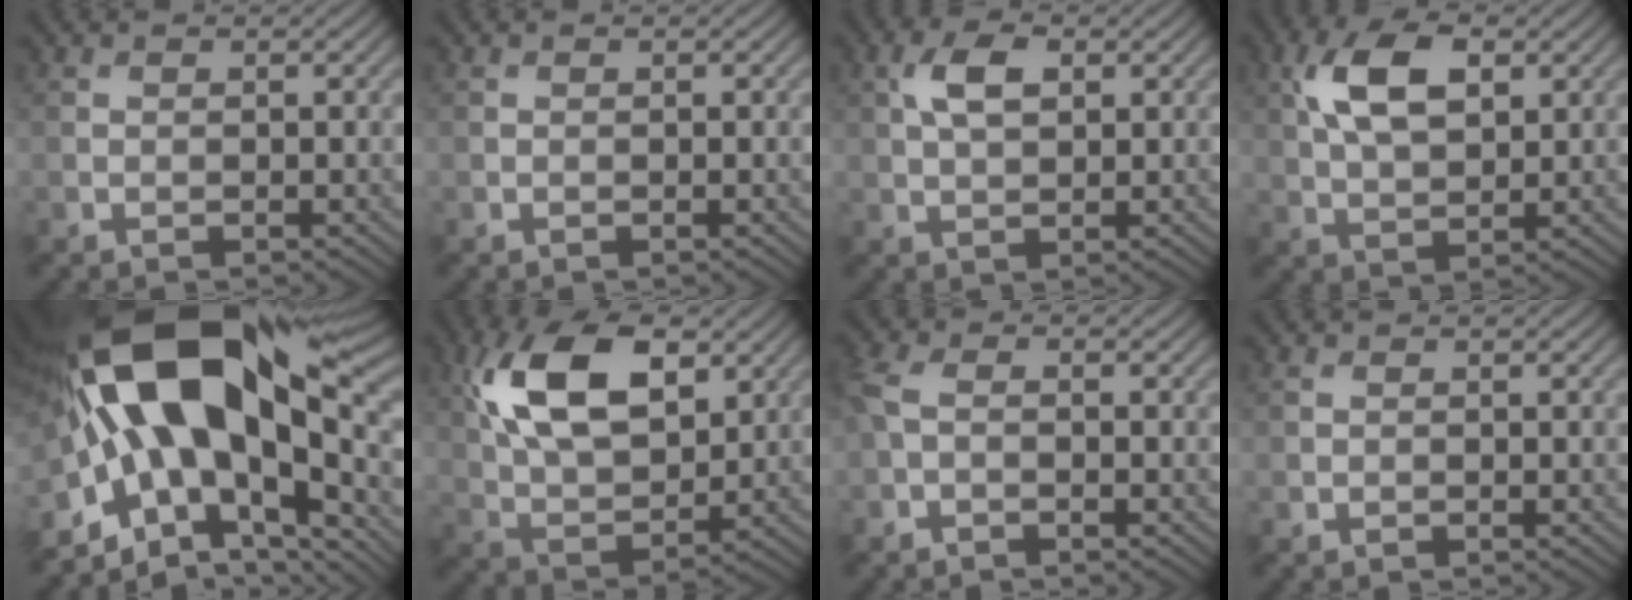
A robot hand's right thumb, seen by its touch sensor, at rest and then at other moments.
{"total": 0.0}
{"total": 4.5, "force": [1.4, 2.4, 3.6], "torque": [-0.079, 0.007, 0.024]}
{"total": 8.7, "force": [2.8, 4.6, 6.8], "torque": [-0.144, 0.010, 0.049]}
{"total": 20.1, "force": [1.2, 11.1, 16.8], "torque": [-0.329, -0.002, 0.029]}
{"total": 13.3, "force": [4.8, 7.1, 10.2], "torque": [-0.215, 0.011, 0.091]}
{"total": 3.2, "force": [-0.9, 1.5, 2.6], "torque": [-0.072, 0.002, -0.028]}
{"total": 0.0}